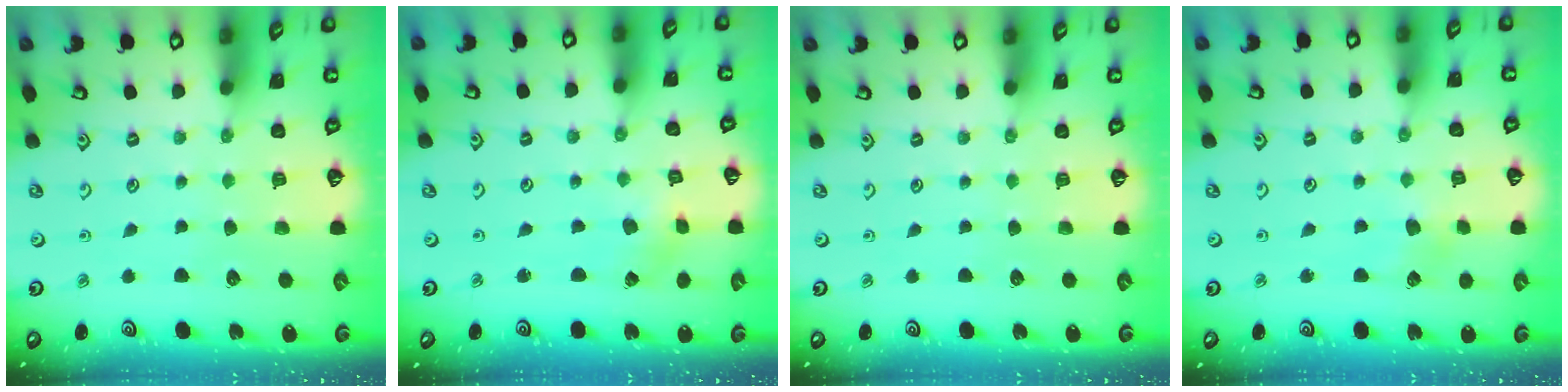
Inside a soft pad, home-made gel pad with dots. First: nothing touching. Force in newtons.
{"total": 0.0}
{"total": 0.0}
{"total": 4.1, "press": 4.1, "slide": 0.5}